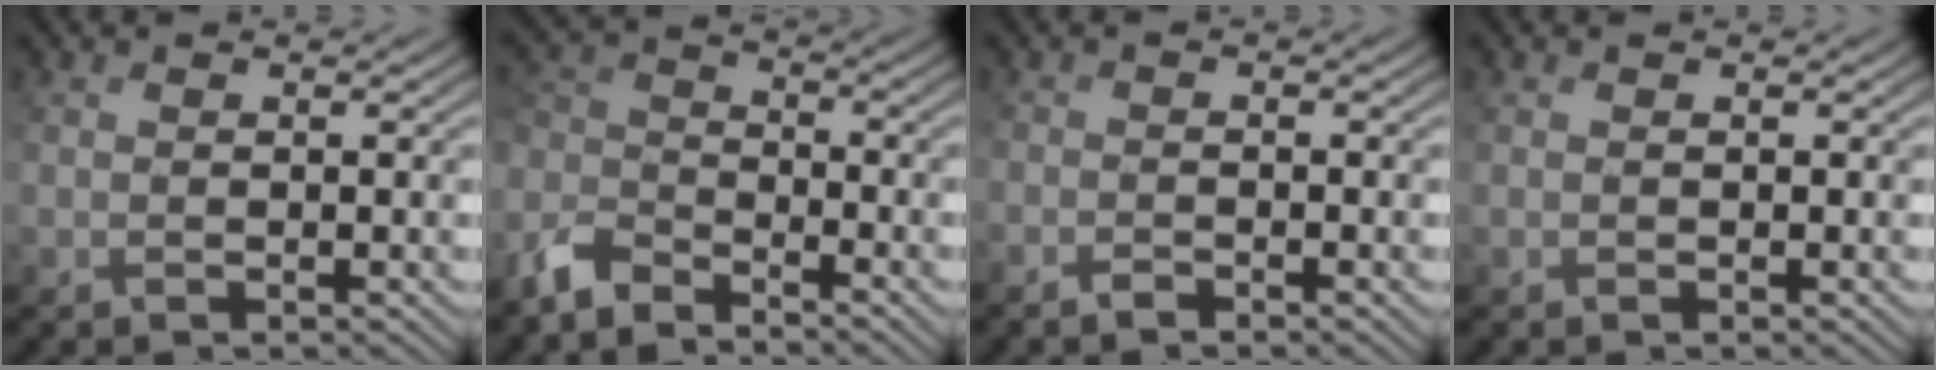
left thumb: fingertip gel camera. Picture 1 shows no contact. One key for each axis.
{"total": 6.9, "fx": -5.8, "fy": 2.5, "fz": 2.9, "tx": -0.075, "ty": -0.006, "tz": -0.141}
{"total": 1.5, "fx": -1.3, "fy": 0.4, "fz": 0.6, "tx": -0.014, "ty": -0.002, "tz": -0.028}
{"total": 0.0}